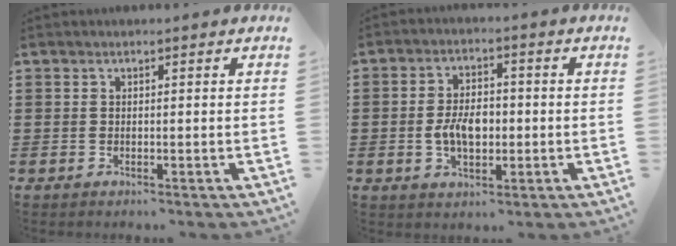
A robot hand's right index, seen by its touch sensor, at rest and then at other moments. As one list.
[{"total": 5.5, "force": [-0.8, 3.1, 4.4], "torque": [-0.089, 0.000, -0.020]}]